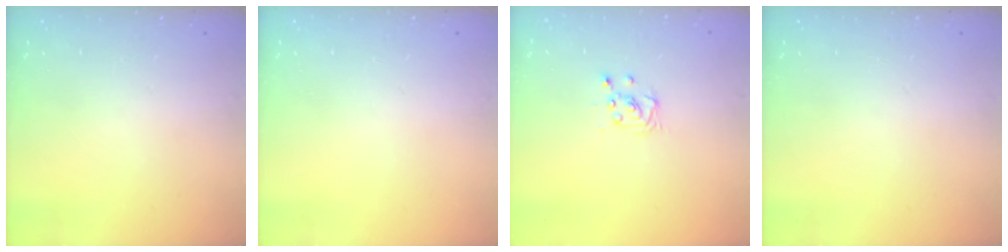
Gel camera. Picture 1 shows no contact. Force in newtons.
{"total": 0.0}
{"total": 3.4, "press": 3.4, "slide": 0.4}
{"total": 0.0}